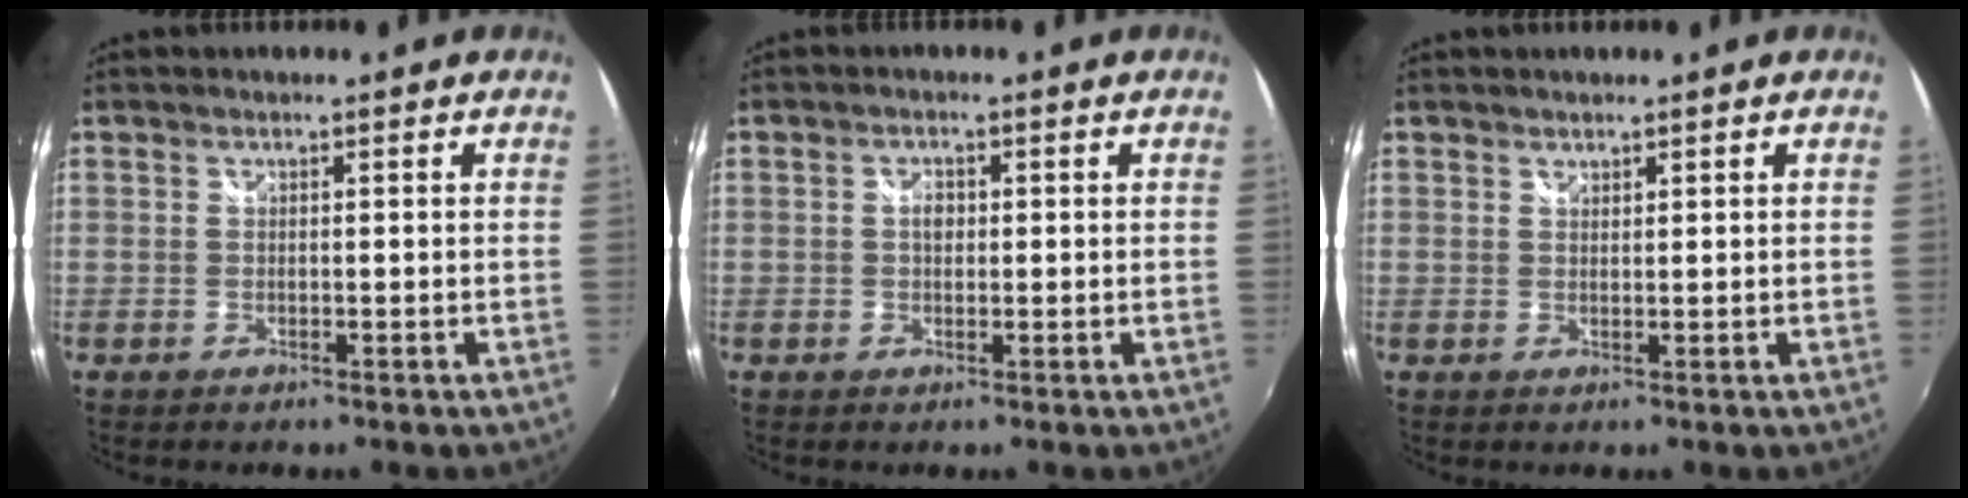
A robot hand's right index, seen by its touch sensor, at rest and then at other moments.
{"total": 1.7, "force": [0.1, 1.3, 1.1], "torque": [-0.019, 0.004, 0.000]}
{"total": 0.9, "force": [0.8, 0.3, 0.0], "torque": [0.002, 0.001, 0.015]}